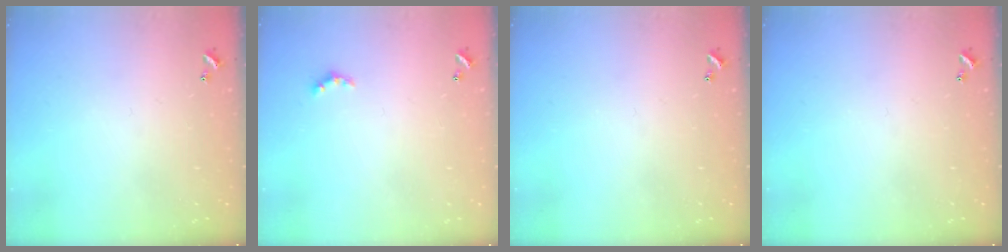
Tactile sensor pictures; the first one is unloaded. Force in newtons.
{"total": 2.4, "press": 2.4, "slide": 0.6}
{"total": 0.0}
{"total": 0.0}